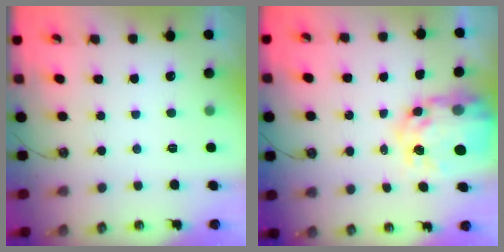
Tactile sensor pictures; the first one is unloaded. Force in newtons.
{"total": 12.5, "press": 12.4, "slide": 0.9}